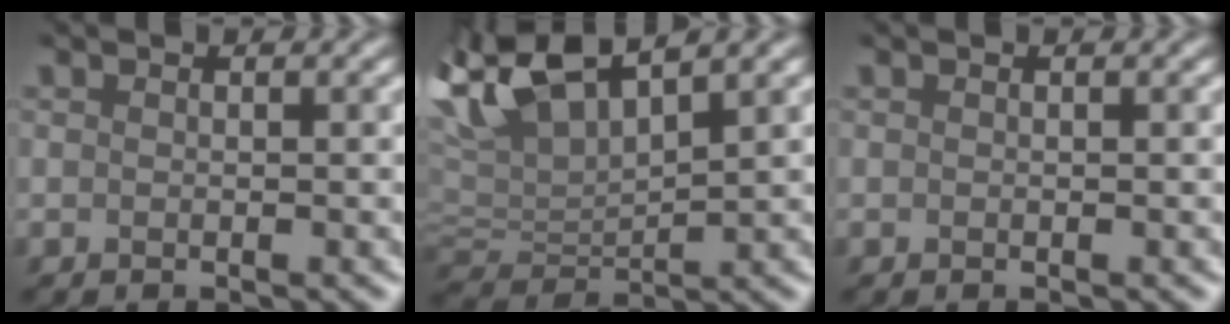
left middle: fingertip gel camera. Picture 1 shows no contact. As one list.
[{"total": 5.5, "force": [4.2, 1.3, 3.3], "torque": [-0.119, 0.020, 0.103]}, {"total": 0.0}]